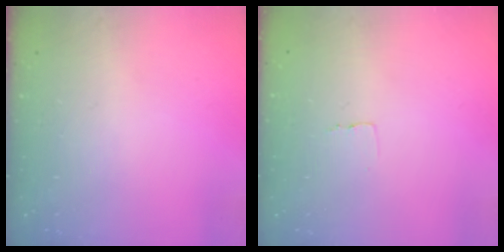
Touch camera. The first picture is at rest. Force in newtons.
{"total": 2.6, "press": 2.6, "slide": 0.1}